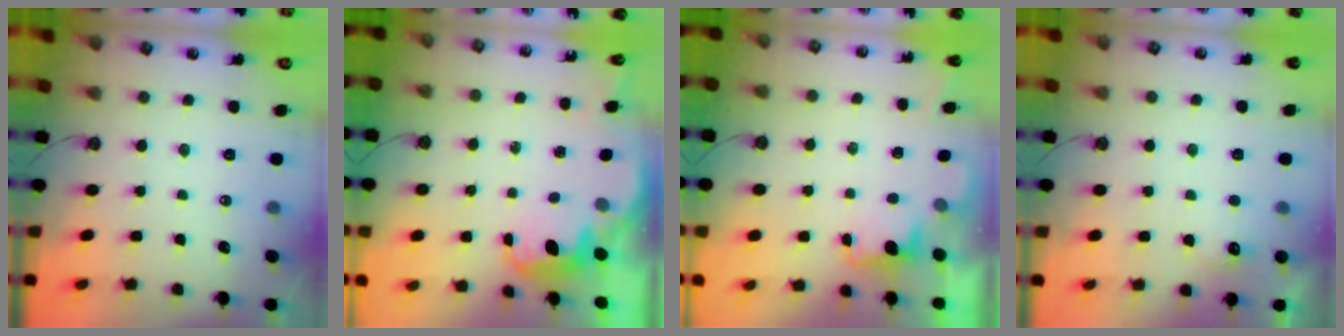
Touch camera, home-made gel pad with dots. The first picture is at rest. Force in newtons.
{"total": 2.5, "press": 2.4, "slide": 0.7}
{"total": 1.3, "press": 1.0, "slide": 0.9}
{"total": 5.2, "press": 5.0, "slide": 1.2}